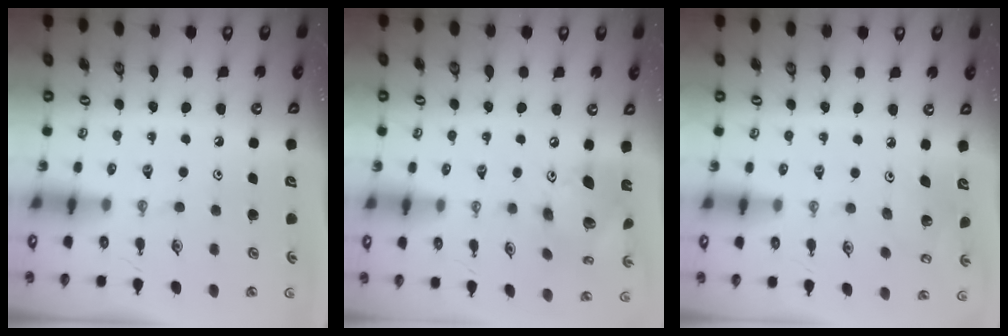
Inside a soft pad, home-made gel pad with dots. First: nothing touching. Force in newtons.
{"total": 15.6, "press": 15.6, "slide": 1.5}
{"total": 4.7, "press": 4.2, "slide": 2.1}